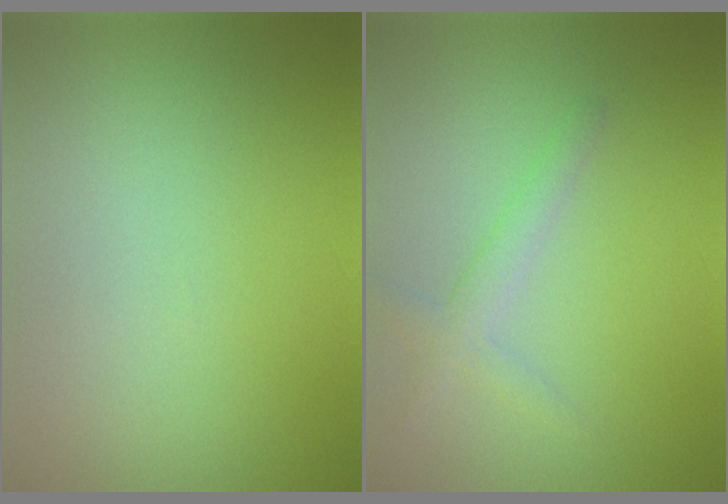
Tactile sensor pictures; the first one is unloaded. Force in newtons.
{"total": 2.0, "press": 2.0, "slide": 0.1}